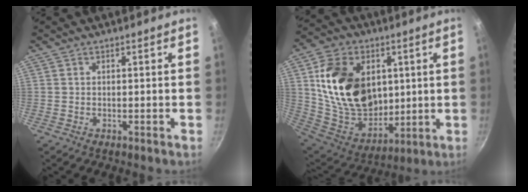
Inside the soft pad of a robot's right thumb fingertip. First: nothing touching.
{"total": 23.1, "force": [5.0, 16.9, 15.0], "torque": [-0.229, -0.020, 0.105]}